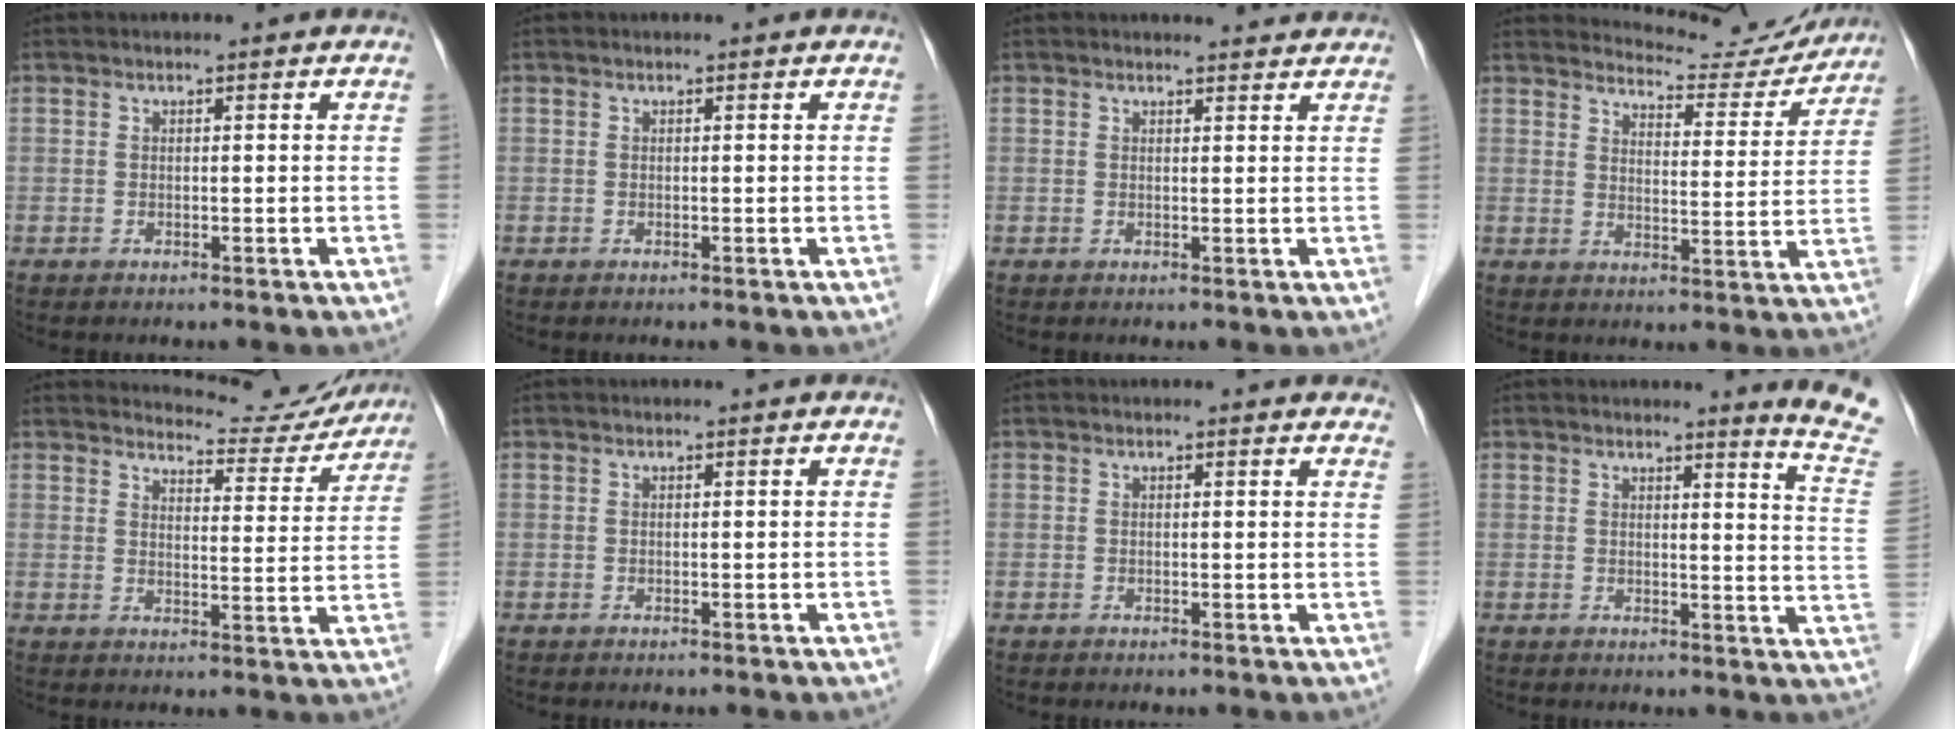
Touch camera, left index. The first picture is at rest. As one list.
[{"total": 0.0}, {"total": 3.2, "force": [3.1, 0.5, 0.4], "torque": [-0.011, 0.004, 0.031]}, {"total": 12.3, "force": [12.1, 1.8, 1.0], "torque": [-0.009, -0.020, 0.146]}, {"total": 11.2, "force": [11.0, 1.8, 0.7], "torque": [-0.001, -0.019, 0.128]}, {"total": 0.0}, {"total": 3.1, "force": [2.8, 0.9, 0.9], "torque": [-0.005, 0.001, 0.013]}, {"total": 8.3, "force": [7.8, -1.6, 2.3], "torque": [-0.024, -0.085, 0.064]}]